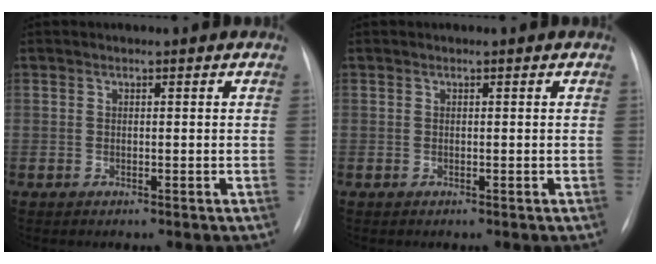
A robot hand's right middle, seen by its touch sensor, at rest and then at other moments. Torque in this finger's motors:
{"motor_torque": [-0.31, -0.31, 0.04, 0.00]}